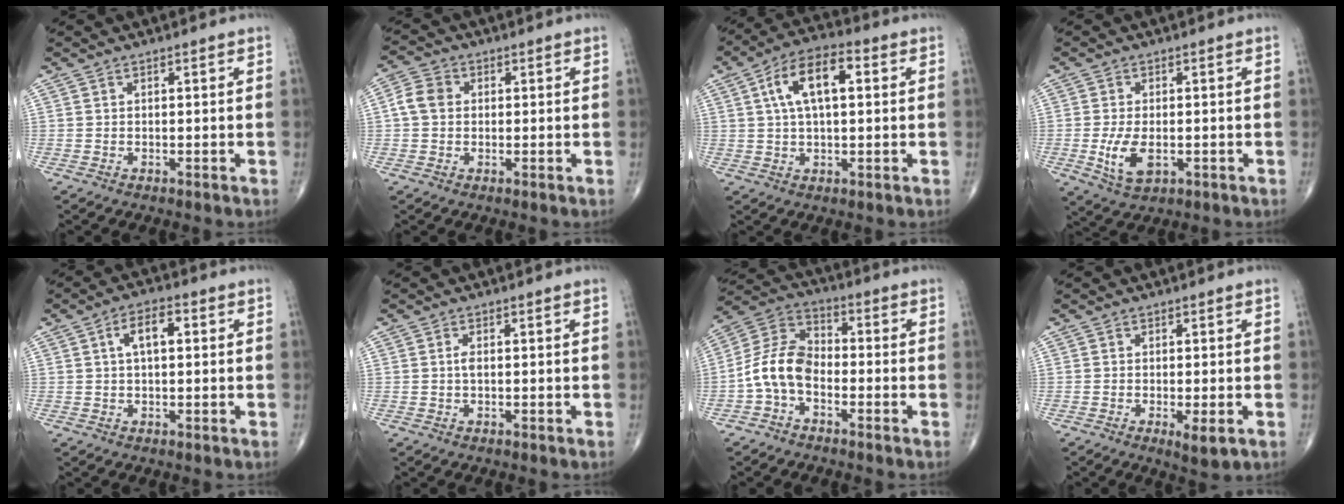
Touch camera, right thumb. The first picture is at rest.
{"total": 4.7, "force": [0.3, 3.8, 2.7], "torque": [-0.049, 0.012, 0.000]}
{"total": 11.1, "force": [2.7, 5.2, 9.4], "torque": [-0.166, 0.022, 0.040]}
{"total": 6.9, "force": [-1.3, 3.8, 5.7], "torque": [-0.109, -0.010, -0.015]}
{"total": 5.5, "force": [1.2, 2.7, 4.7], "torque": [-0.078, 0.013, 0.015]}
{"total": 1.1, "force": [0.0, 0.5, 1.0], "torque": [-0.020, 0.000, -0.001]}
{"total": 9.4, "force": [-2.9, 6.0, 6.6], "torque": [-0.120, 0.039, -0.070]}
{"total": 3.6, "force": [-1.2, 1.0, 3.3], "torque": [-0.055, -0.011, -0.017]}